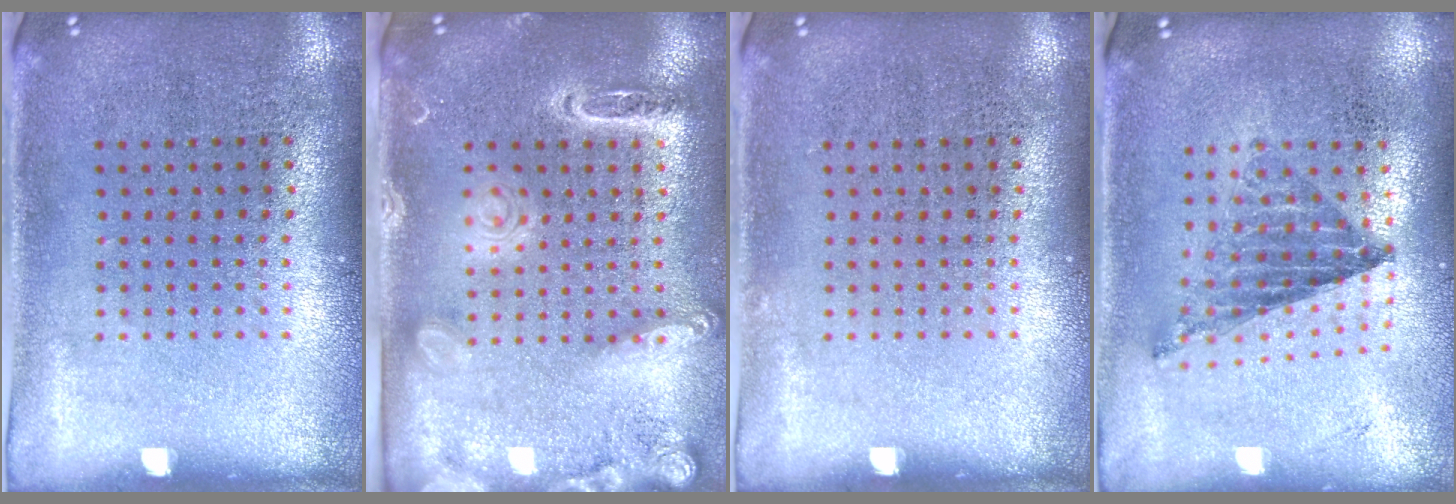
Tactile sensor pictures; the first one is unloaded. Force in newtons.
{"total": 2.2, "press": 1.9, "slide": 1.1}
{"total": 0.0}
{"total": 0.9, "press": 0.9, "slide": 0.1}